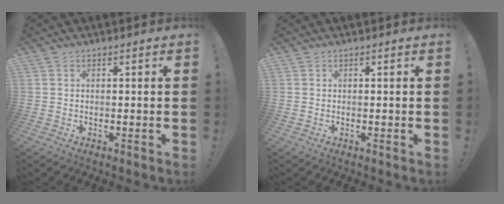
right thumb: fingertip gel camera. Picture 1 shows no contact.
{"total": 0.0}